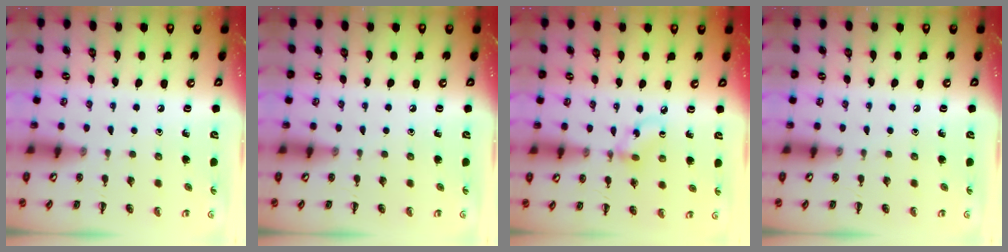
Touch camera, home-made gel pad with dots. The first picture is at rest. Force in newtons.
{"total": 0.0}
{"total": 3.7, "press": 3.6, "slide": 0.7}
{"total": 0.0}